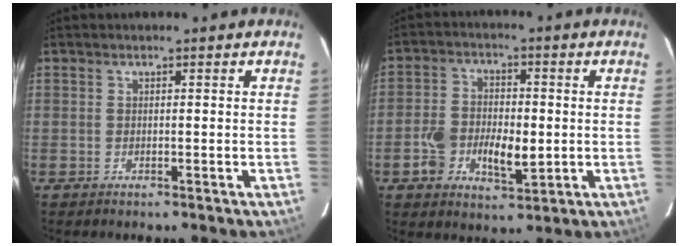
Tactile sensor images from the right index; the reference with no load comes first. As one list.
[{"total": 9.3, "force": [-2.2, 5.5, 7.2], "torque": [-0.149, 0.002, -0.038]}]